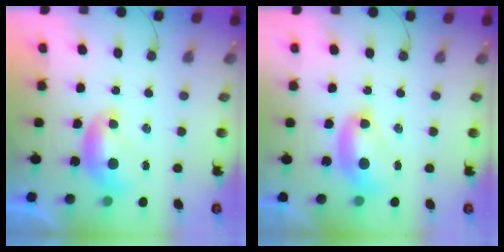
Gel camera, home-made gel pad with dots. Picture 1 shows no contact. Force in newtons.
{"total": 2.6, "press": 2.6, "slide": 0.1}